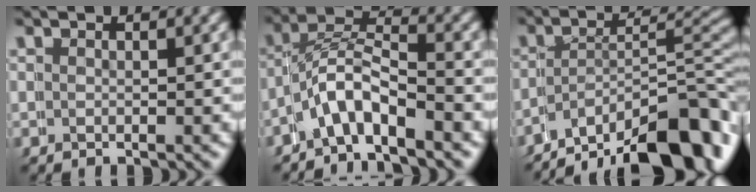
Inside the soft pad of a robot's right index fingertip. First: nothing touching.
{"total": 4.0, "force": [-2.2, 2.6, 2.0], "torque": [-0.049, -0.012, -0.049]}
{"total": 11.5, "force": [-7.4, 4.7, 7.4], "torque": [-0.105, -0.032, -0.102]}